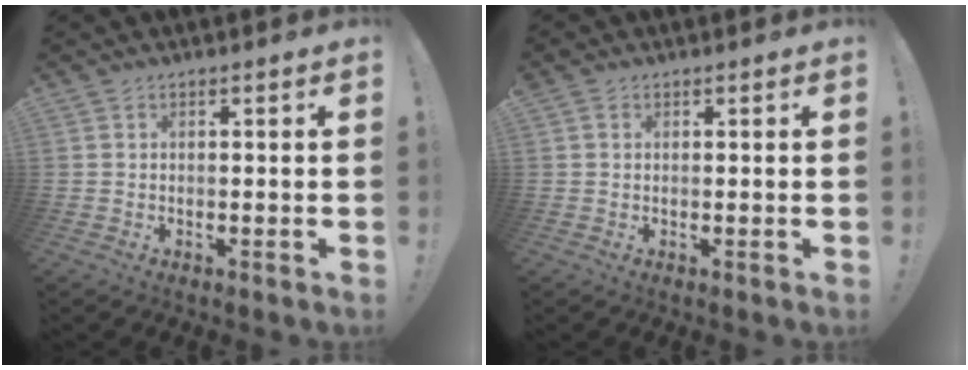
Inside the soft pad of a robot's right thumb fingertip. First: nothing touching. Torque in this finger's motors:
{"motor_torque": [0.32, 1.69, 0.70, -0.03, 0.01]}